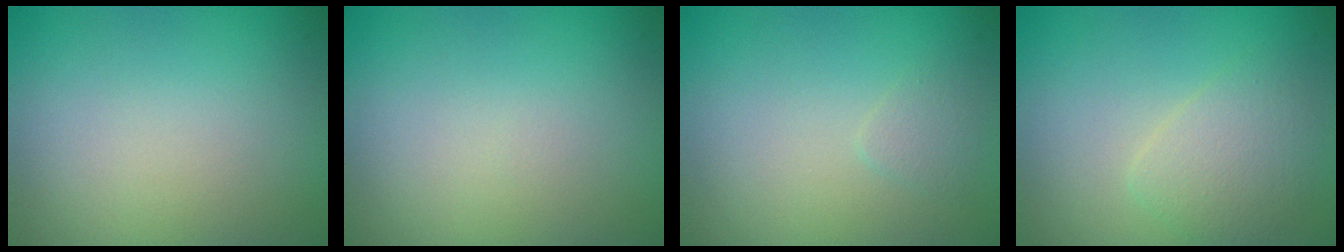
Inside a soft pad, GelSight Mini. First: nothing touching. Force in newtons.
{"total": 0.0}
{"total": 0.8, "press": 0.8, "slide": 0.0}
{"total": 2.6, "press": 2.6, "slide": 0.0}